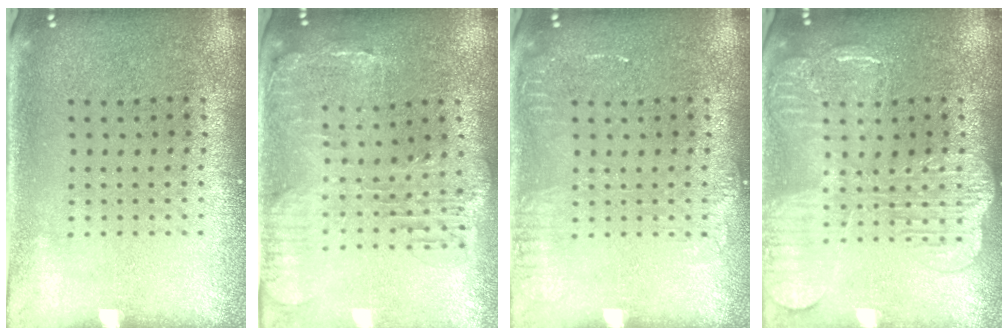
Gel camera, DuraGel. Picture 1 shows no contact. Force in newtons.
{"total": 1.4, "press": 1.4, "slide": 0.4}
{"total": 1.3, "press": 1.2, "slide": 0.2}
{"total": 2.8, "press": 2.8, "slide": 0.6}